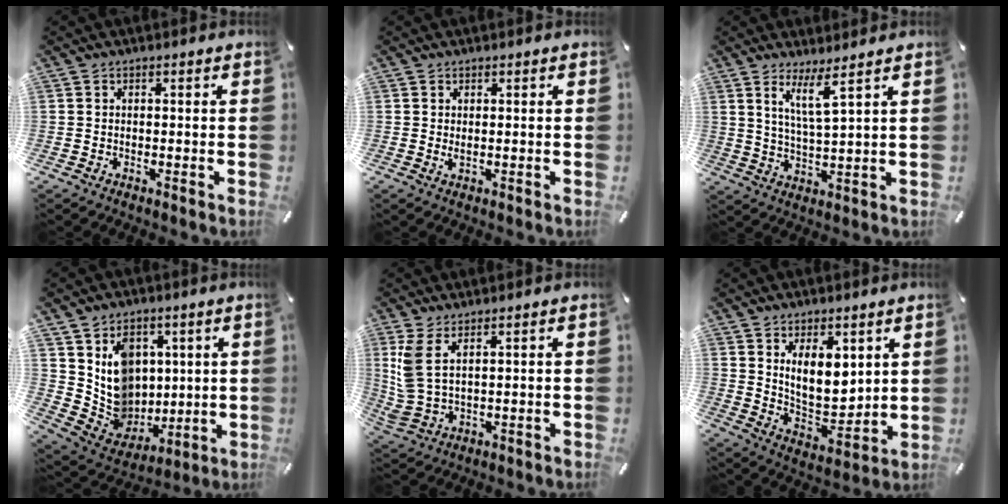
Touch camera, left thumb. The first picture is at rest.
{"total": 1.3, "force": [0.2, 0.4, 1.2], "torque": [-0.024, -0.001, 0.004]}
{"total": 7.2, "force": [4.7, 0.6, 5.3], "torque": [-0.110, -0.017, 0.080]}
{"total": 12.4, "force": [3.4, 11.2, 4.2], "torque": [-0.075, -0.026, 0.081]}
{"total": 6.6, "force": [3.3, 2.2, 5.3], "torque": [-0.130, -0.018, 0.060]}
{"total": 10.5, "force": [5.1, 6.3, 6.7], "torque": [-0.097, -0.040, 0.091]}